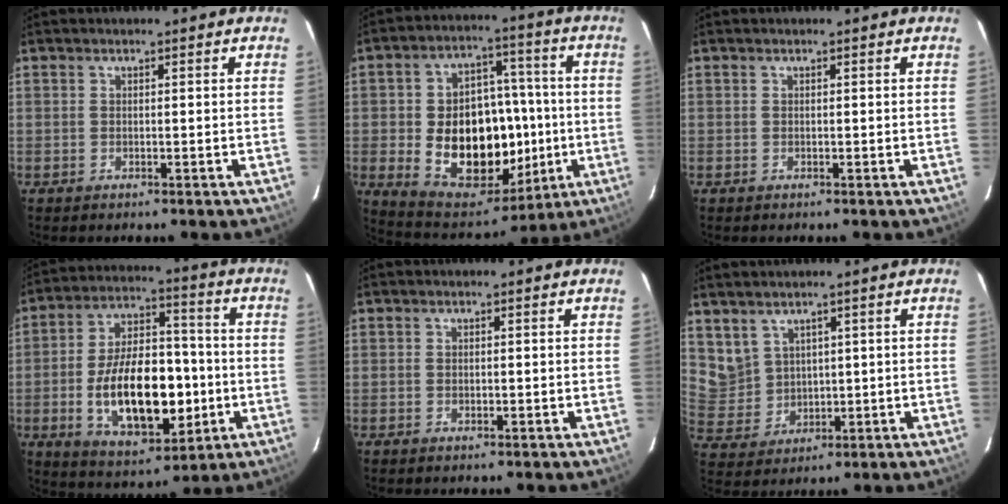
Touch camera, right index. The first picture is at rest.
{"total": 20.9, "force": [-2.7, 14.8, 14.6], "torque": [-0.277, 0.019, -0.011]}
{"total": 0.0}
{"total": 19.8, "force": [-3.9, 10.6, 16.2], "torque": [-0.295, 0.011, -0.042]}
{"total": 0.7, "force": [0.0, 0.7, 0.0], "torque": [0.004, -0.001, 0.001]}
{"total": 7.6, "force": [4.5, 6.0, 1.1], "torque": [-0.019, 0.003, 0.115]}